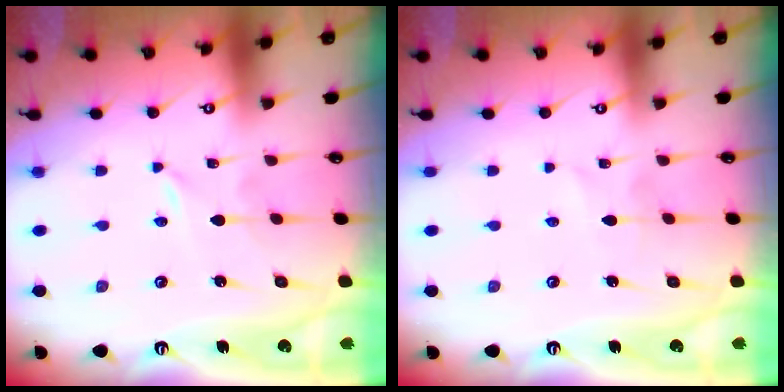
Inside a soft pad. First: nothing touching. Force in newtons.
{"total": 1.9, "press": 1.9, "slide": 0.2}